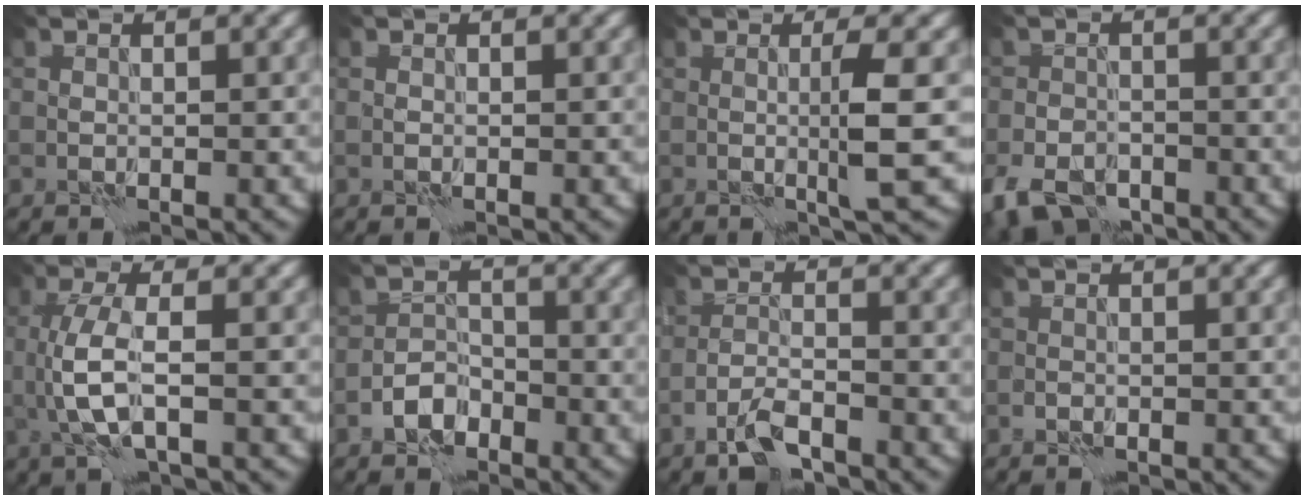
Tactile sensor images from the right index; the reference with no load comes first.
{"total": 0.0}
{"total": 3.5, "force": [0.2, 0.2, 3.5], "torque": [-0.062, -0.005, 0.002]}
{"total": 5.3, "force": [-3.5, 2.9, 2.7], "torque": [-0.052, -0.008, -0.070]}
{"total": 4.2, "force": [0.0, 1.4, 4.0], "torque": [-0.097, -0.004, -0.002]}
{"total": 2.3, "force": [-1.5, 1.6, 0.9], "torque": [-0.014, 0.010, -0.031]}
{"total": 3.0, "force": [-2.2, 0.8, 1.8], "torque": [-0.041, 0.004, -0.048]}
{"total": 0.0}